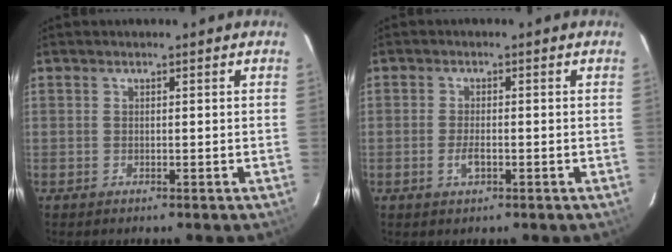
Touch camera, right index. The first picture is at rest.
{"total": 2.5, "force": [-0.9, 1.1, 2.0], "torque": [-0.041, 0.000, -0.015]}